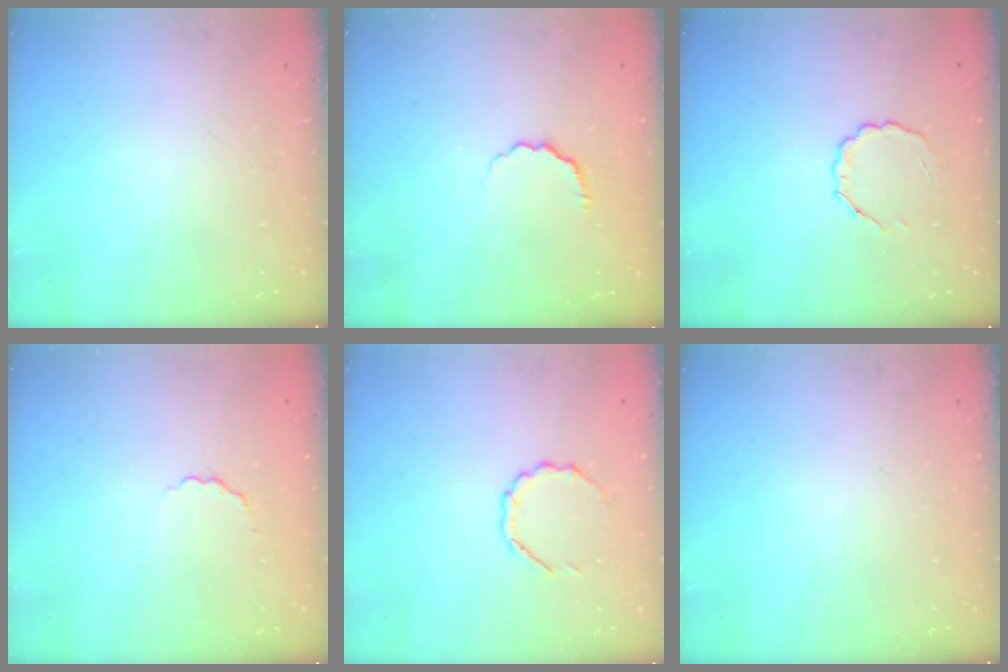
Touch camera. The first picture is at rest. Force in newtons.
{"total": 3.3, "press": 3.2, "slide": 1.0}
{"total": 4.6, "press": 4.5, "slide": 1.0}
{"total": 1.8, "press": 1.5, "slide": 1.0}
{"total": 4.5, "press": 4.3, "slide": 1.4}
{"total": 0.0}